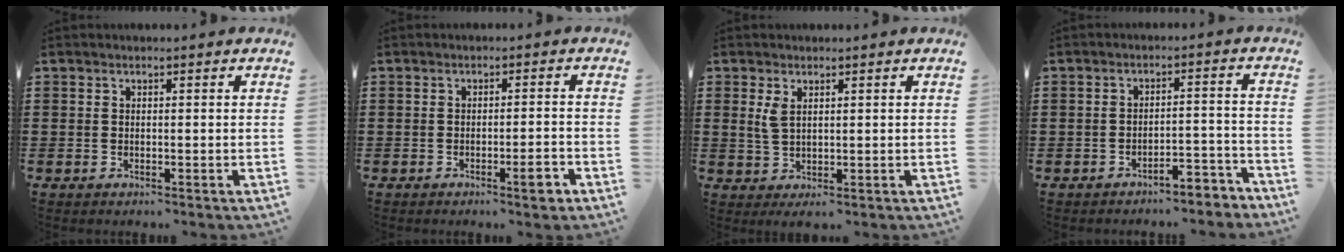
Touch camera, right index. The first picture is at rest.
{"total": 3.4, "force": [-2.0, 0.4, 2.8], "torque": [-0.044, -0.005, -0.034]}
{"total": 2.7, "force": [1.0, 1.1, 2.4], "torque": [-0.051, 0.005, 0.016]}
{"total": 3.9, "force": [-3.8, 0.5, 0.9], "torque": [-0.018, 0.006, -0.079]}